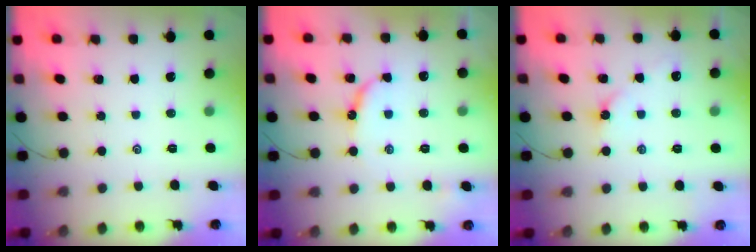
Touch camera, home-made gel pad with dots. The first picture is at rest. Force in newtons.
{"total": 7.9, "press": 7.8, "slide": 0.7}
{"total": 2.6, "press": 2.5, "slide": 0.5}